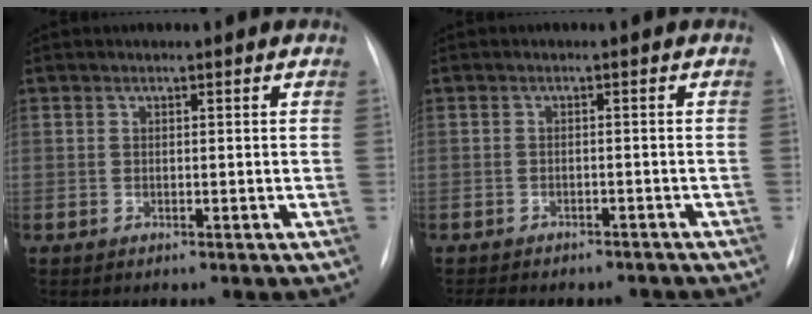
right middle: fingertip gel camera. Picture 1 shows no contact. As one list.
[{"total": 8.8, "force": [-7.7, 3.3, 2.9], "torque": [-0.047, 0.007, -0.090]}]